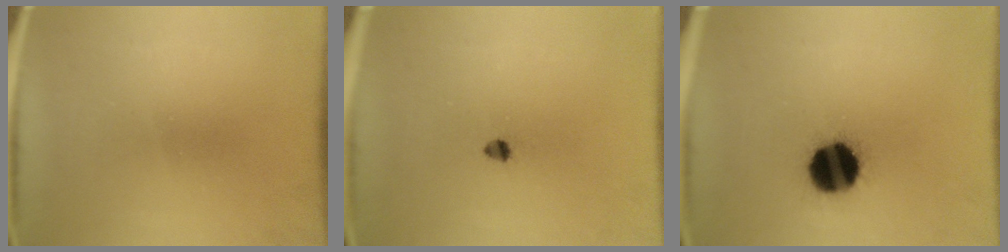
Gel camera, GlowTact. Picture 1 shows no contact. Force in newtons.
{"total": 1.4}
{"total": 15.3}